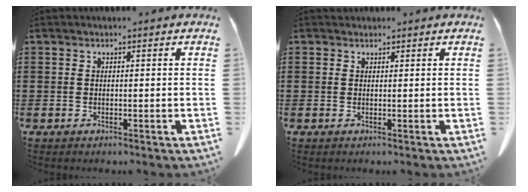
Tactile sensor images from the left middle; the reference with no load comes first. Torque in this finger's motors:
{"motor_torque": [-0.23, 0.21, 0.00, 0.00]}